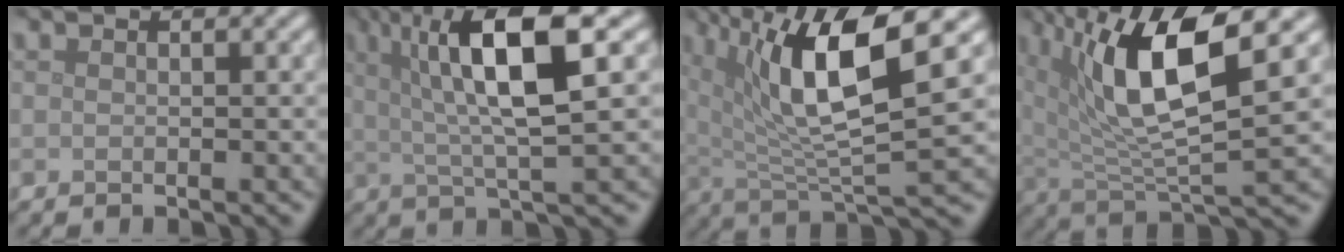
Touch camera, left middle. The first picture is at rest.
{"total": 9.6, "force": [2.8, 2.2, 9.0], "torque": [-0.136, 0.010, 0.046]}
{"total": 10.5, "force": [3.9, 2.7, 9.4], "torque": [-0.157, 0.002, 0.074]}
{"total": 10.1, "force": [3.7, 2.8, 8.9], "torque": [-0.161, -0.002, 0.071]}